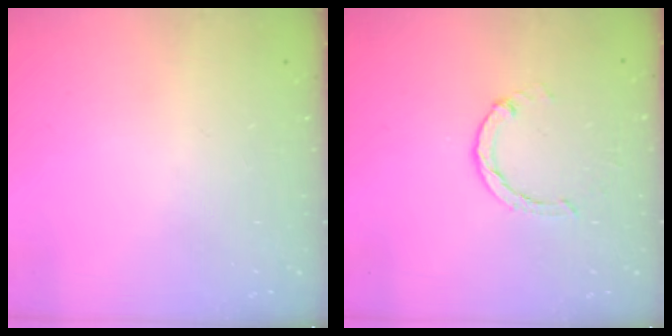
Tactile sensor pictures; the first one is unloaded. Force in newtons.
{"total": 2.0, "press": 2.0, "slide": 0.2}